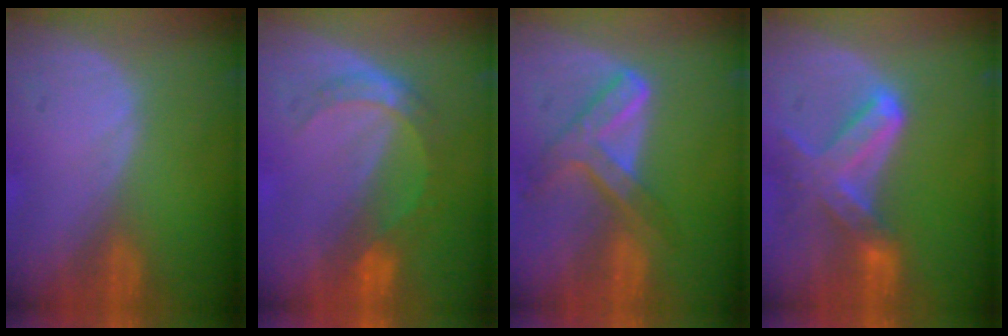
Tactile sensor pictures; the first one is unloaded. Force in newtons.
{"total": 5.2, "press": 4.7, "slide": 2.3}
{"total": 7.2, "press": 6.2, "slide": 3.8}
{"total": 6.8, "press": 6.6, "slide": 1.7}